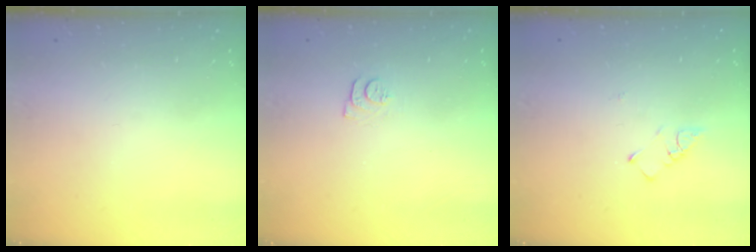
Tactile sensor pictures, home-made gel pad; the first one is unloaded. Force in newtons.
{"total": 5.2, "press": 5.2, "slide": 0.7}
{"total": 3.5, "press": 3.5, "slide": 0.4}